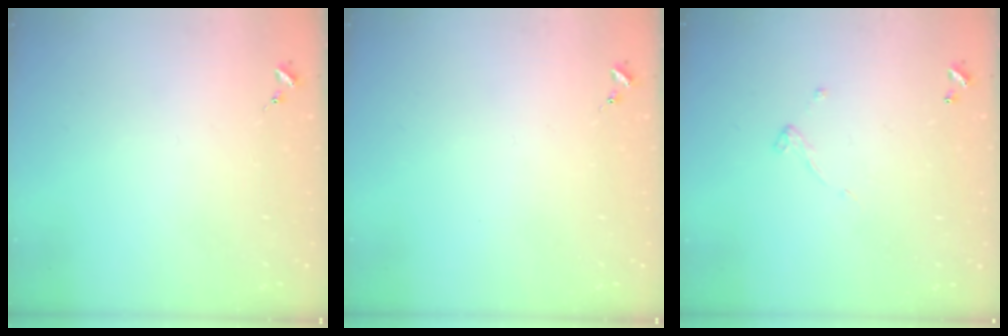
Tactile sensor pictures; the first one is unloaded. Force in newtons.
{"total": 0.0}
{"total": 4.9, "press": 4.9, "slide": 0.1}